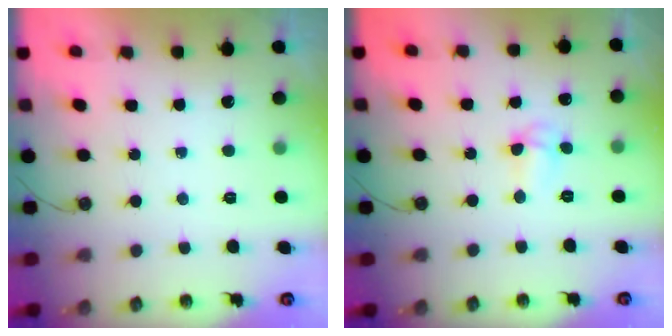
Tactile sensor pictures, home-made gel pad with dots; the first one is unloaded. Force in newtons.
{"total": 4.4, "press": 3.4, "slide": 2.8}